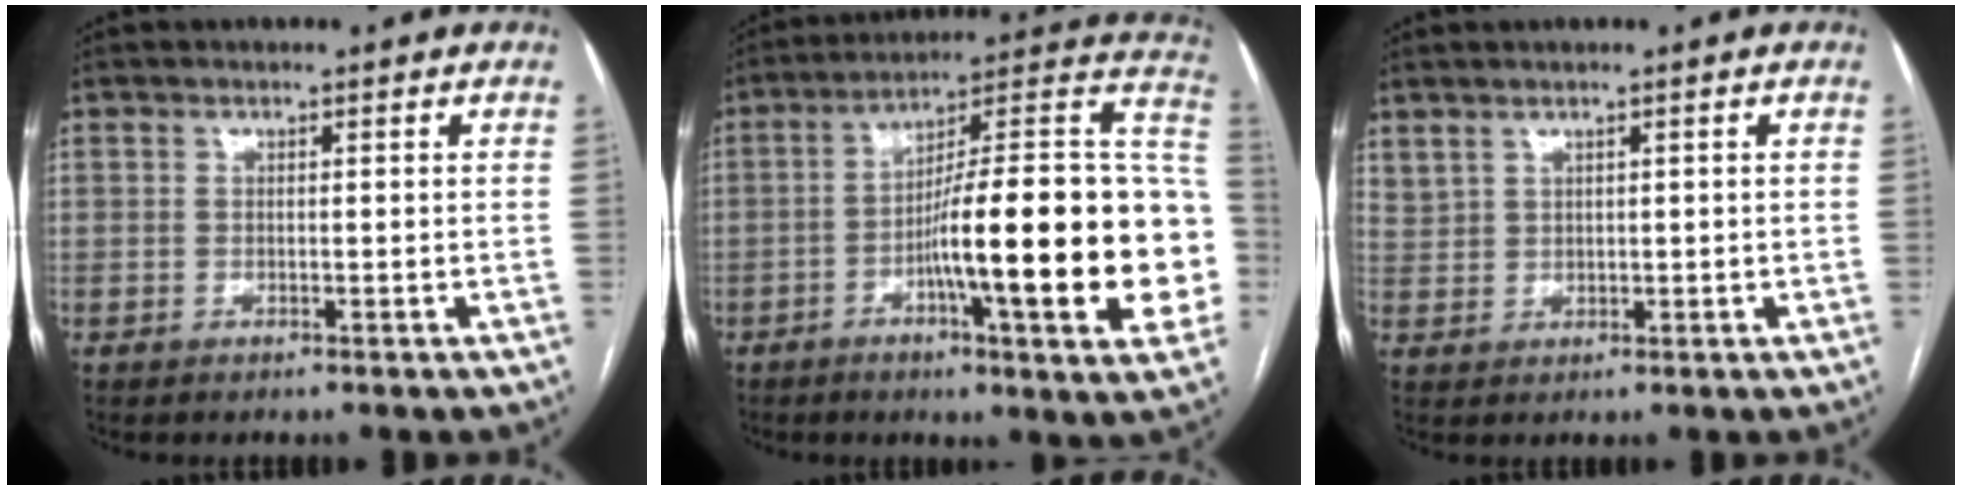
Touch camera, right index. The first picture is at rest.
{"total": 26.8, "force": [-5.0, 3.0, 26.2], "torque": [-0.295, 0.017, -0.079]}
{"total": 2.6, "force": [2.1, 1.4, 0.7], "torque": [-0.017, 0.007, 0.052]}